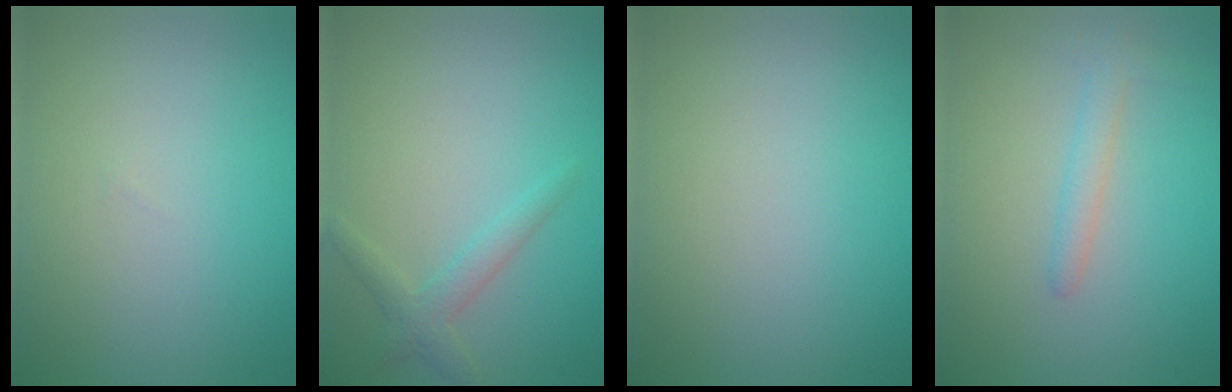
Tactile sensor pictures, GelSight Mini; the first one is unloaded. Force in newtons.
{"total": 1.9, "press": 1.9, "slide": 0.1}
{"total": 0.0}
{"total": 1.7, "press": 1.7, "slide": 0.1}